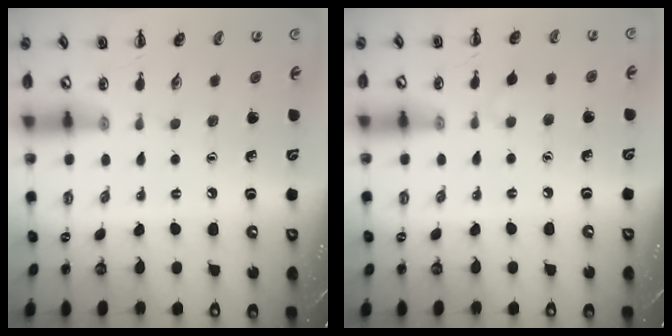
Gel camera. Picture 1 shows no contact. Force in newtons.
{"total": 2.8, "press": 2.6, "slide": 1.1}